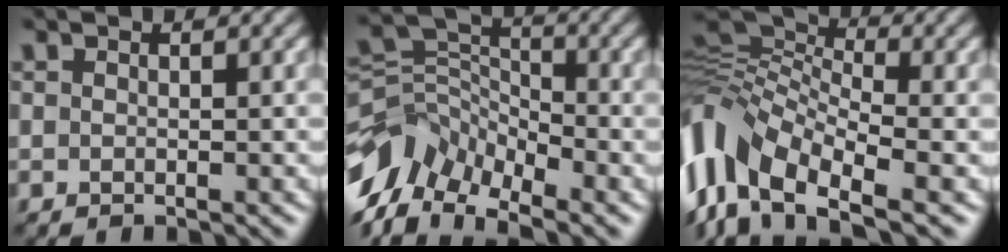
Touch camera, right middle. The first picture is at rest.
{"total": 8.1, "force": [-5.6, 4.4, 4.0], "torque": [-0.074, 0.000, -0.121]}
{"total": 11.7, "force": [-3.8, 6.1, 9.2], "torque": [-0.202, 0.013, -0.090]}